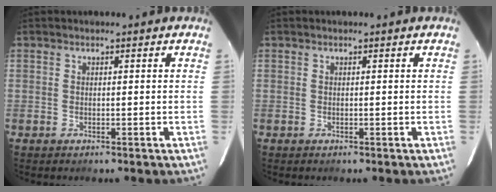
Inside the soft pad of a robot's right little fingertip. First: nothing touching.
{"total": 0.0}